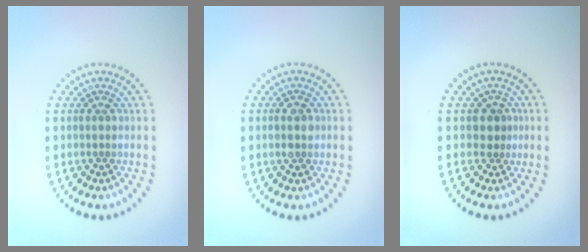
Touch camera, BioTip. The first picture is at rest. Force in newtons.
{"total": 2.0, "press": 2.0, "slide": 0.1}
{"total": 1.0, "press": 0.7, "slide": 0.7}